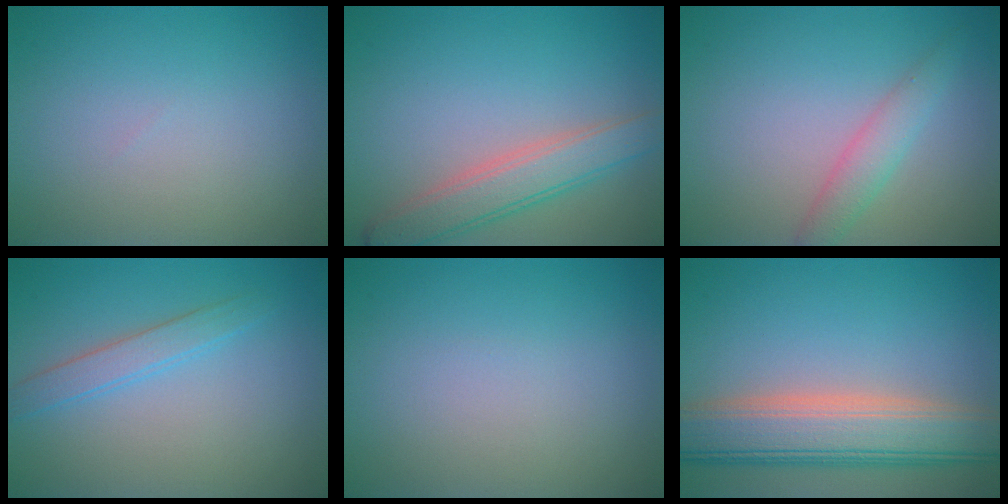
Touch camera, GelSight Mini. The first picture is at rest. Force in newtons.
{"total": 4.0, "press": 4.0, "slide": 0.3}
{"total": 2.3, "press": 2.3, "slide": 0.1}
{"total": 2.1, "press": 2.1, "slide": 0.1}
{"total": 0.0}
{"total": 8.1, "press": 8.1, "slide": 0.5}